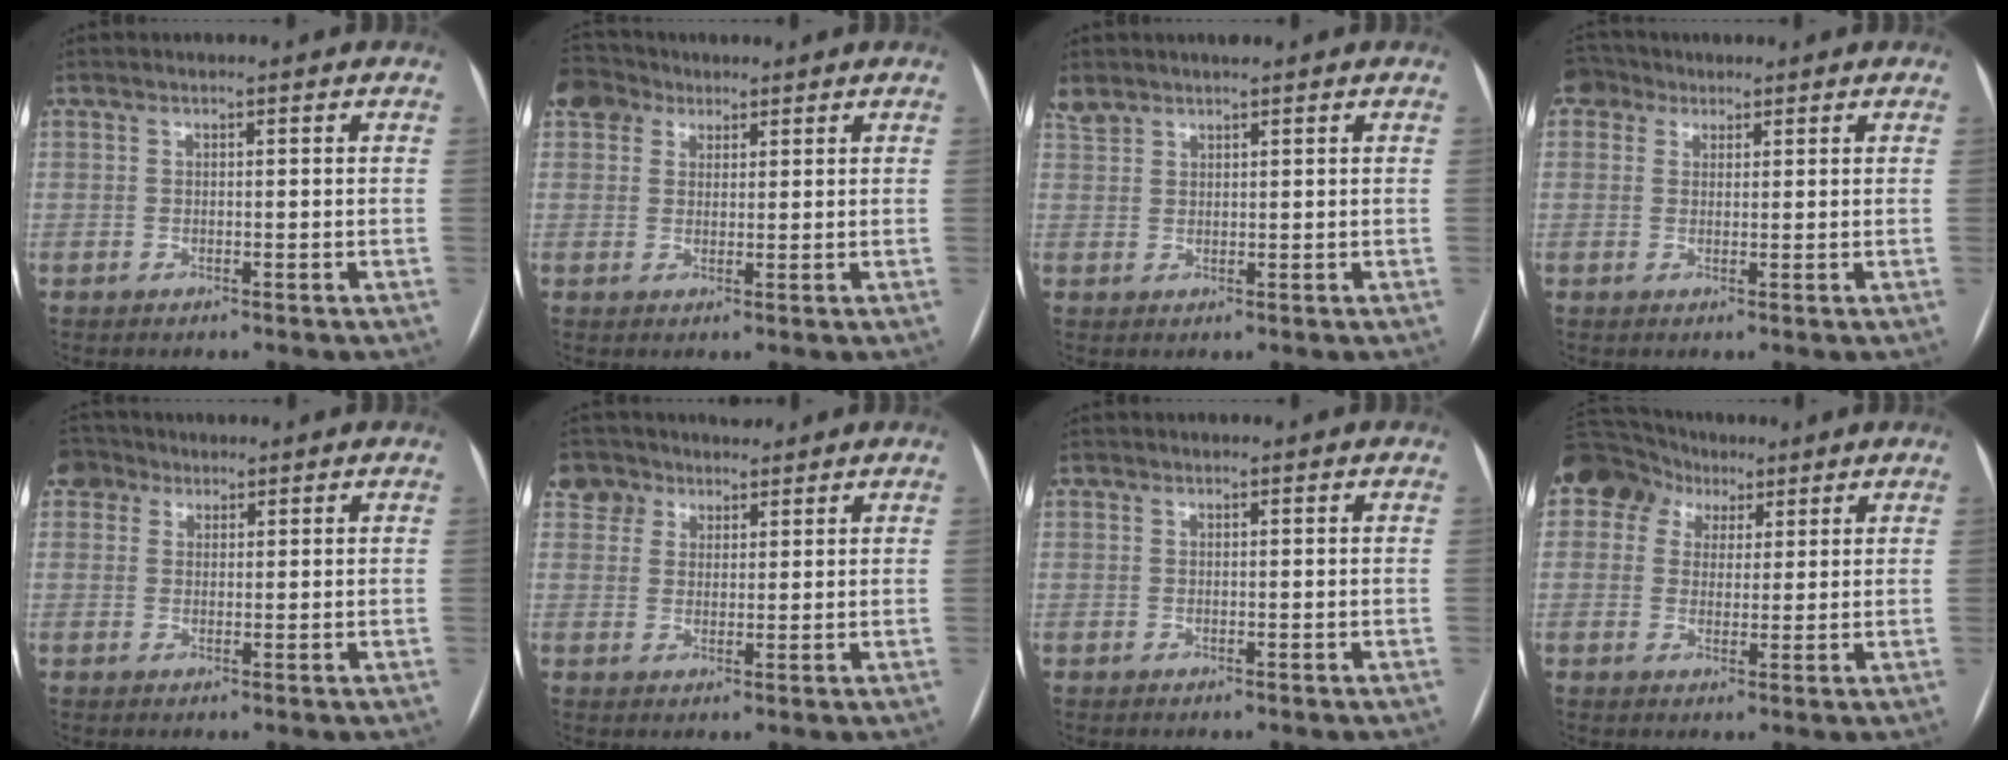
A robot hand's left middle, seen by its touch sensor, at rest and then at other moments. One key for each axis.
{"total": 4.8, "fx": 3.4, "fy": 3.2, "fz": 1.0, "tx": -0.028, "ty": 0.025, "tz": 0.065}
{"total": 3.1, "fx": 2.8, "fy": 1.0, "fz": 0.9, "tx": -0.022, "ty": 0.015, "tz": 0.053}
{"total": 3.4, "fx": 2.2, "fy": 2.6, "fz": 0.5, "tx": -0.013, "ty": 0.022, "tz": 0.038}
{"total": 3.4, "fx": 2.2, "fy": 2.6, "fz": 0.4, "tx": -0.011, "ty": 0.020, "tz": 0.040}
{"total": 5.1, "fx": 3.4, "fy": 3.8, "fz": 0.1, "tx": -0.008, "ty": 0.026, "tz": 0.062}
{"total": 0.0}
{"total": 11.0, "fx": 5.3, "fy": 8.9, "fz": 3.6, "tx": -0.090, "ty": 0.054, "tz": 0.094}